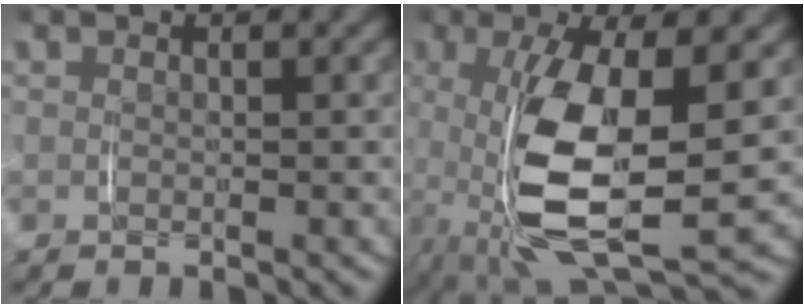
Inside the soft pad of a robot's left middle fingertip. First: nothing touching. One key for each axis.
{"total": 11.1, "fx": -0.9, "fy": 4.8, "fz": 9.9, "tx": -0.217, "ty": -0.030, "tz": 0.006}